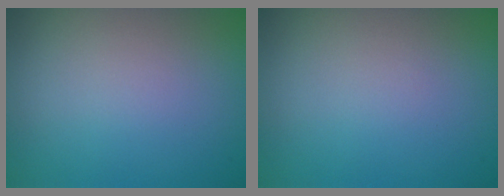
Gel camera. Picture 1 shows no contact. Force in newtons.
{"total": 0.0}